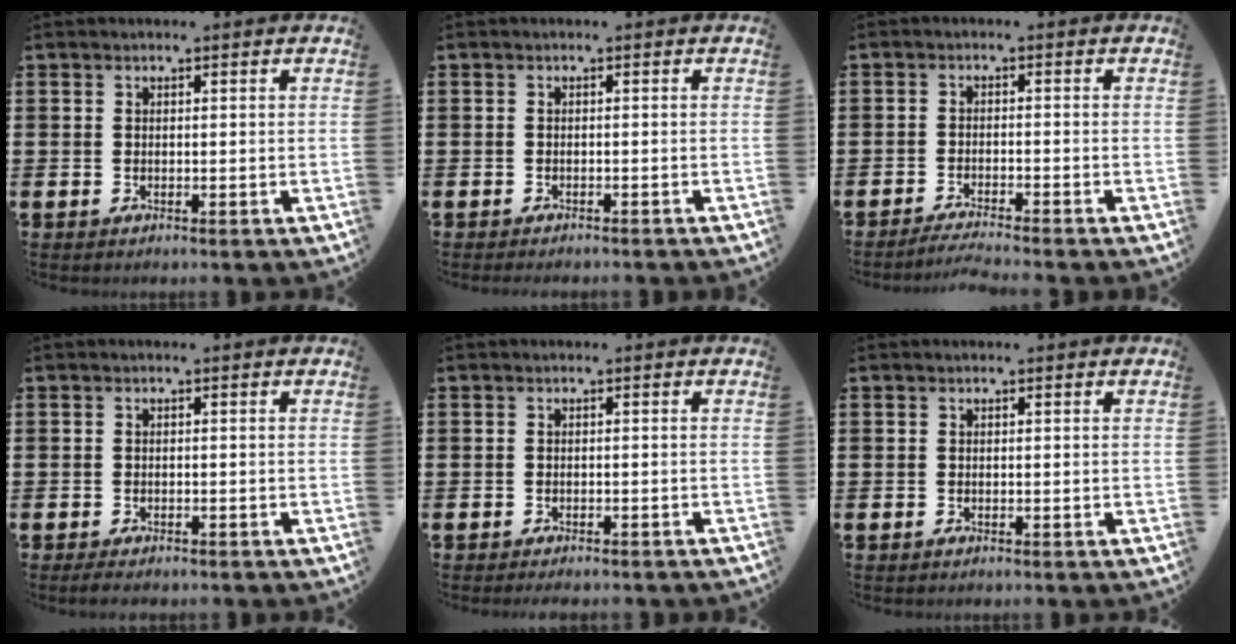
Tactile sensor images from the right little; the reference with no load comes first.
{"total": 0.6, "force": [-0.6, -0.1, 0.0], "torque": [0.001, -0.001, -0.013]}
{"total": 2.1, "force": [-2.0, -0.3, 0.6], "torque": [-0.010, 0.003, -0.039]}
{"total": 0.9, "force": [-0.7, 0.3, 0.6], "torque": [-0.013, -0.001, -0.014]}
{"total": 0.8, "force": [-0.8, 0.1, 0.1], "torque": [-0.004, -0.002, -0.016]}
{"total": 0.0}